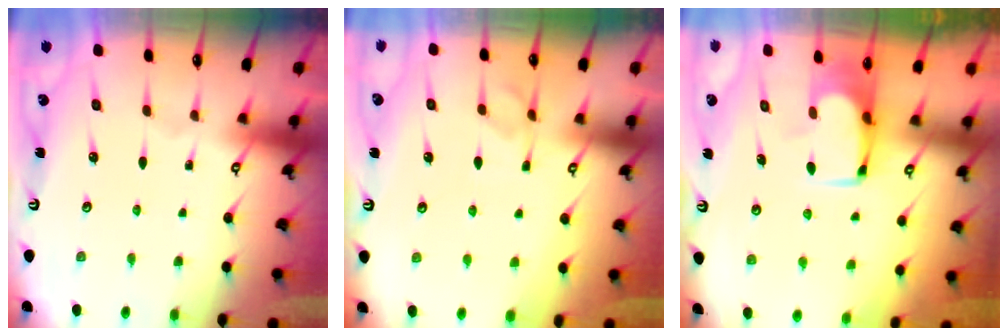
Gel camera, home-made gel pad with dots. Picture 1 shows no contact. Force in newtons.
{"total": 2.3, "press": 1.9, "slide": 1.3}
{"total": 1.6, "press": 1.5, "slide": 0.3}